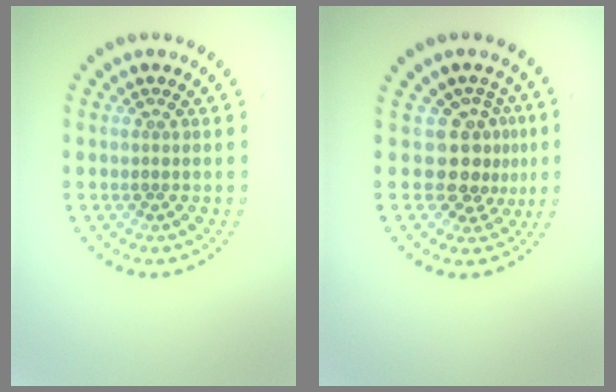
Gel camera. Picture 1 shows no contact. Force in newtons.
{"total": 3.3, "press": 2.6, "slide": 2.0}